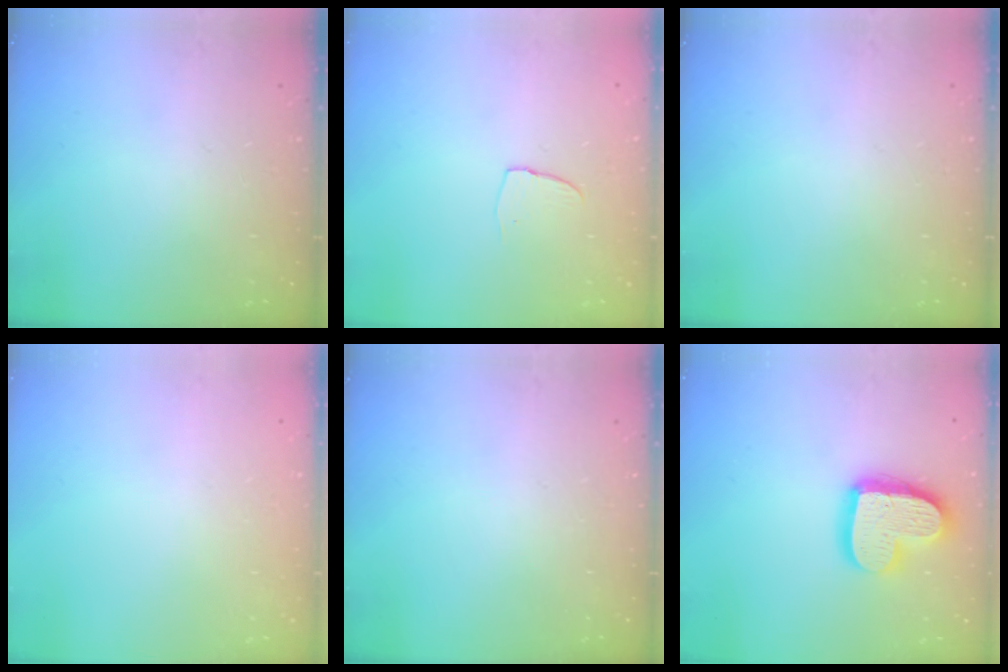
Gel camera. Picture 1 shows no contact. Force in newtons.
{"total": 3.6, "press": 3.6, "slide": 0.3}
{"total": 0.0}
{"total": 0.0}
{"total": 0.0}
{"total": 17.2, "press": 17.1, "slide": 1.4}